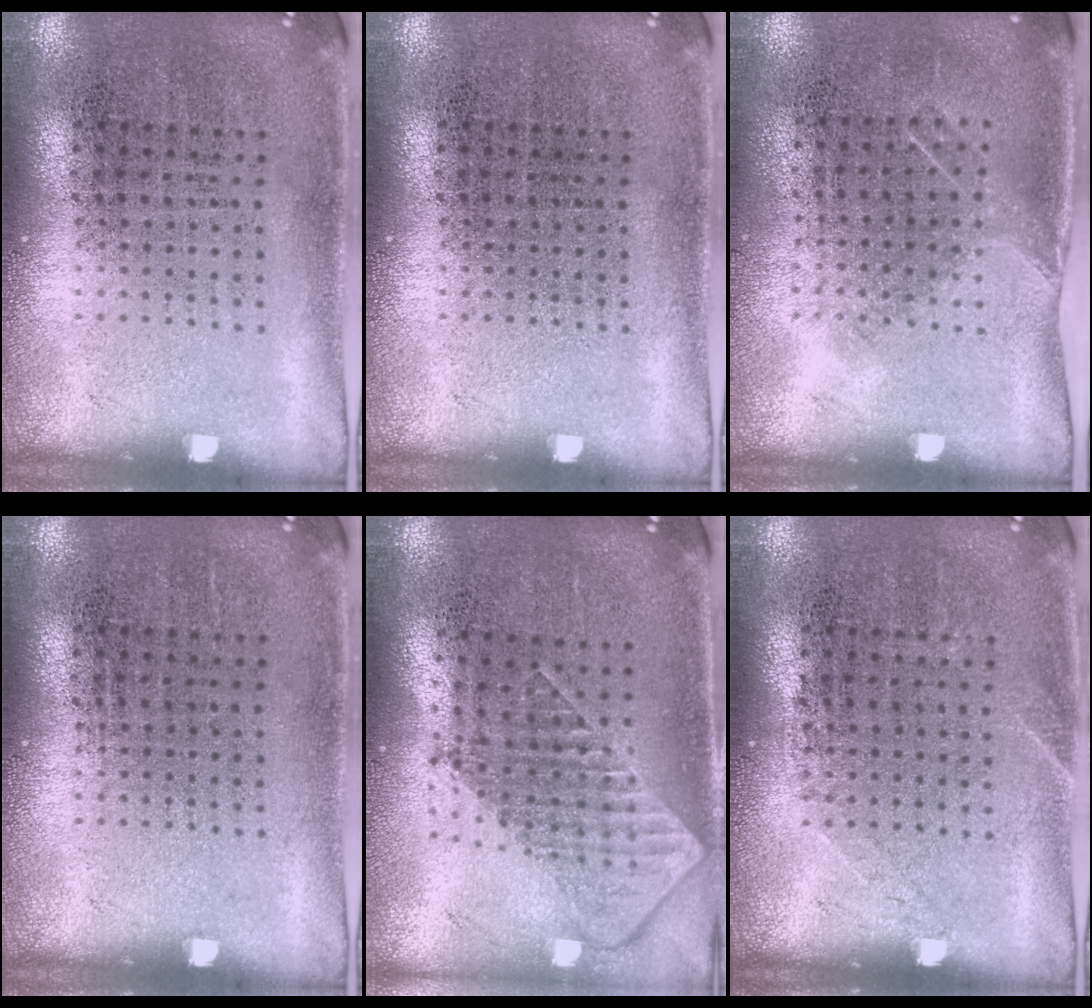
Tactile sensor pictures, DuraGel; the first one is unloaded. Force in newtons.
{"total": 0.0}
{"total": 1.1, "press": 0.8, "slide": 0.7}
{"total": 0.0}
{"total": 1.8, "press": 1.4, "slide": 1.1}
{"total": 0.9, "press": 0.9, "slide": 0.2}